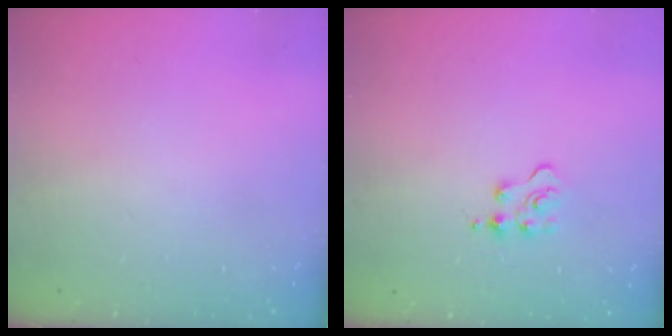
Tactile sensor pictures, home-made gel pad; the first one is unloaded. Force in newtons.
{"total": 4.2, "press": 4.2, "slide": 0.6}